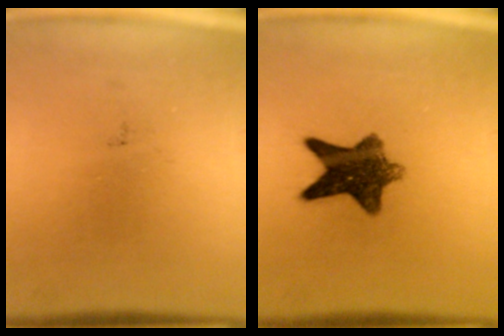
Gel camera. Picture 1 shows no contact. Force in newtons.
{"total": 9.5}